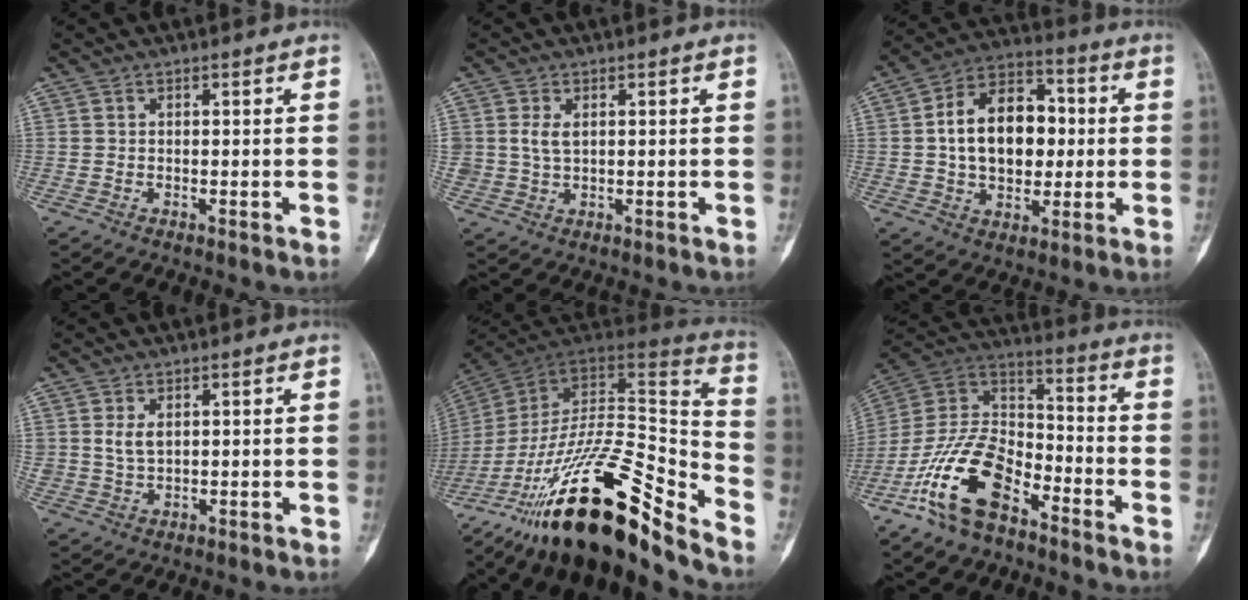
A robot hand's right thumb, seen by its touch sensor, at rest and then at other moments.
{"total": 2.8, "force": [0.6, 1.8, 2.1], "torque": [-0.040, -0.002, 0.016]}
{"total": 16.6, "force": [0.8, 11.2, 12.3], "torque": [-0.166, 0.026, 0.010]}
{"total": 3.1, "force": [0.9, 1.9, 2.3], "torque": [-0.039, -0.006, 0.022]}
{"total": 31.1, "force": [-21.0, 8.8, 21.2], "torque": [-0.301, 0.079, -0.341]}
{"total": 17.4, "force": [-10.1, 8.9, 11.1], "torque": [-0.206, 0.071, -0.196]}